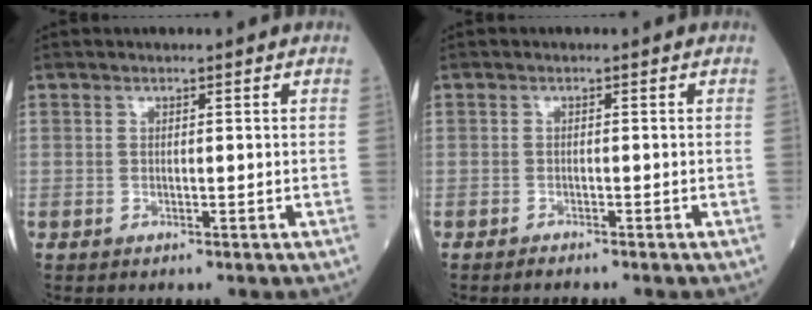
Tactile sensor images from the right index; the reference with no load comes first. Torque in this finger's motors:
{"motor_torque": [-0.02, -0.21, 0.06, 0.02]}